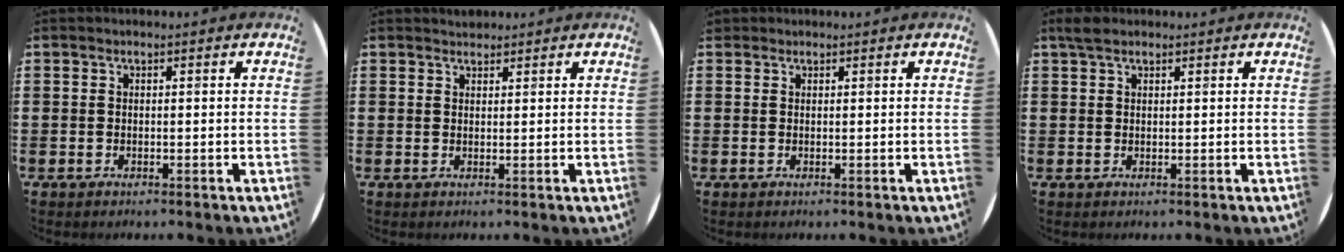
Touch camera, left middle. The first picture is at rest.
{"total": 1.3, "force": [1.2, 0.3, -0.1], "torque": [0.001, 0.002, 0.024]}
{"total": 0.5, "force": [0.5, 0.2, -0.1], "torque": [0.001, 0.003, 0.009]}
{"total": 1.8, "force": [1.4, 0.8, 0.8], "torque": [-0.009, 0.003, 0.024]}